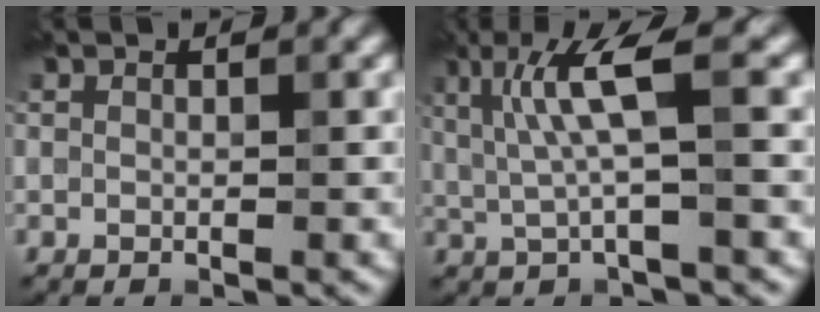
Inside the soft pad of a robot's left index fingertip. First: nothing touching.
{"total": 3.3, "force": [0.0, -0.6, 3.3], "torque": [-0.107, -0.006, 0.034]}